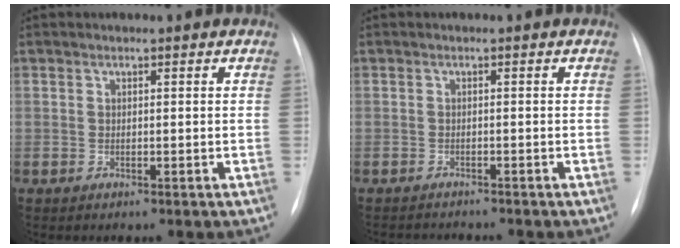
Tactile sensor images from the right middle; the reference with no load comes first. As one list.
[{"total": 3.2, "force": [-3.2, -0.1, 0.4], "torque": [0.000, -0.011, -0.043]}]